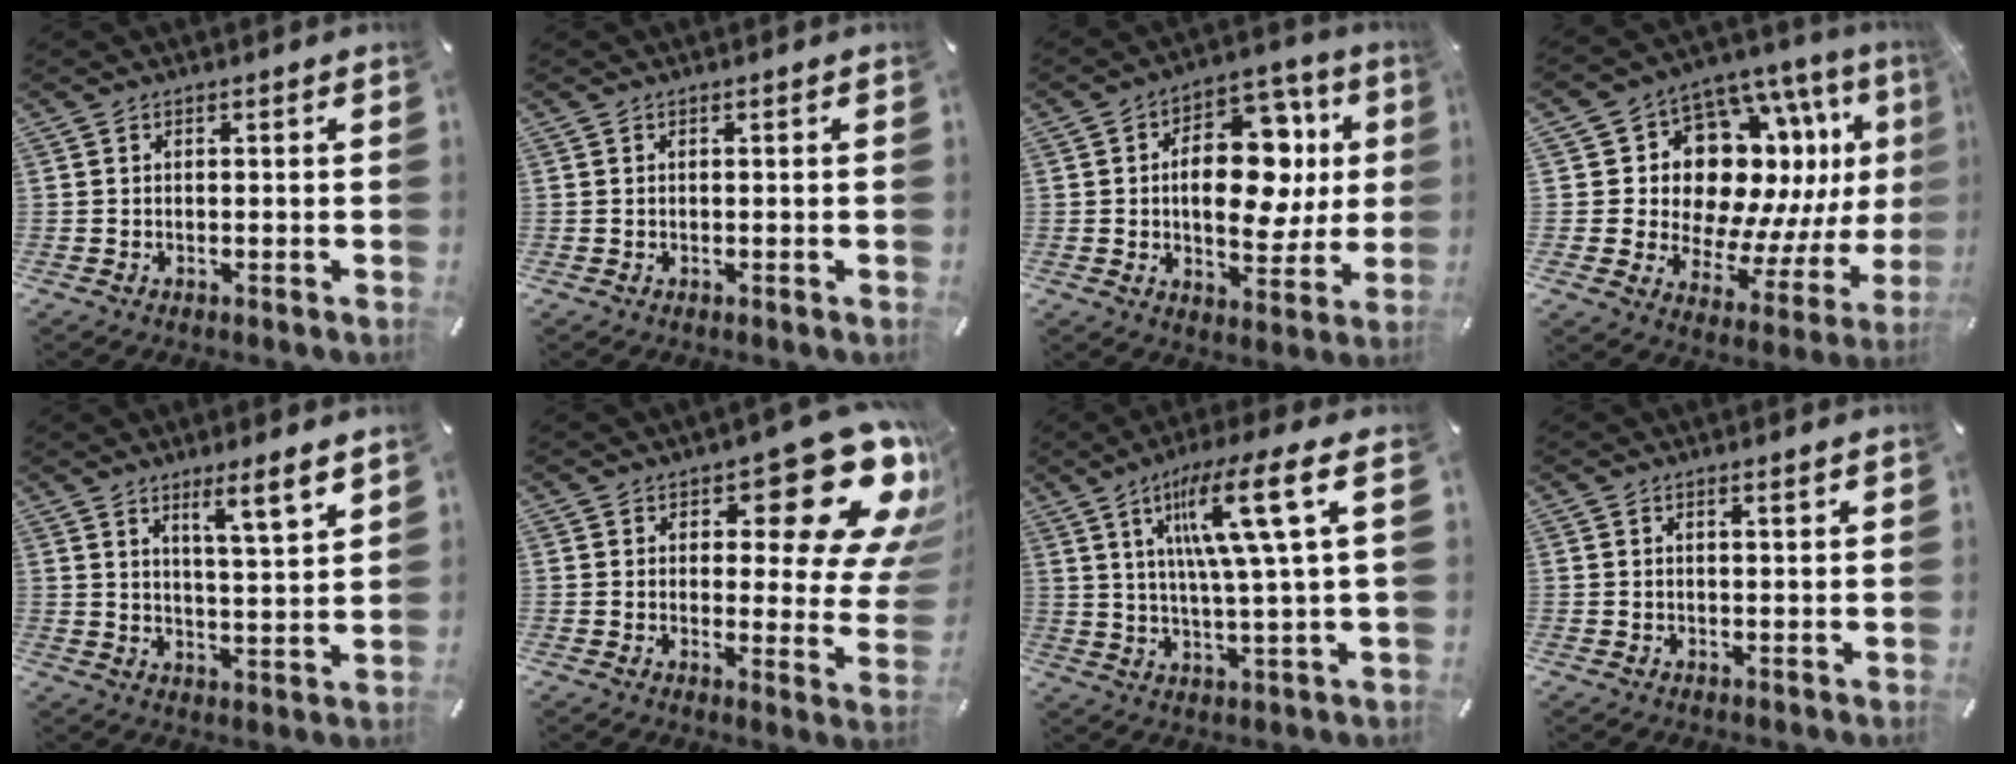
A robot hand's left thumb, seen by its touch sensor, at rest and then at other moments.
{"total": 0.0}
{"total": 18.1, "force": [2.4, 11.8, 13.4], "torque": [-0.175, -0.011, 0.046]}
{"total": 17.0, "force": [6.3, 12.8, 9.3], "torque": [-0.162, -0.075, 0.129]}
{"total": 6.9, "force": [5.3, 0.5, 4.4], "torque": [-0.065, -0.035, 0.085]}
{"total": 19.2, "force": [10.6, 7.9, 13.9], "torque": [-0.158, -0.083, 0.170]}
{"total": 16.1, "force": [6.1, 1.6, 14.8], "torque": [-0.262, -0.017, 0.081]}
{"total": 1.4, "force": [1.0, 0.2, 1.0], "torque": [-0.019, 0.000, 0.016]}